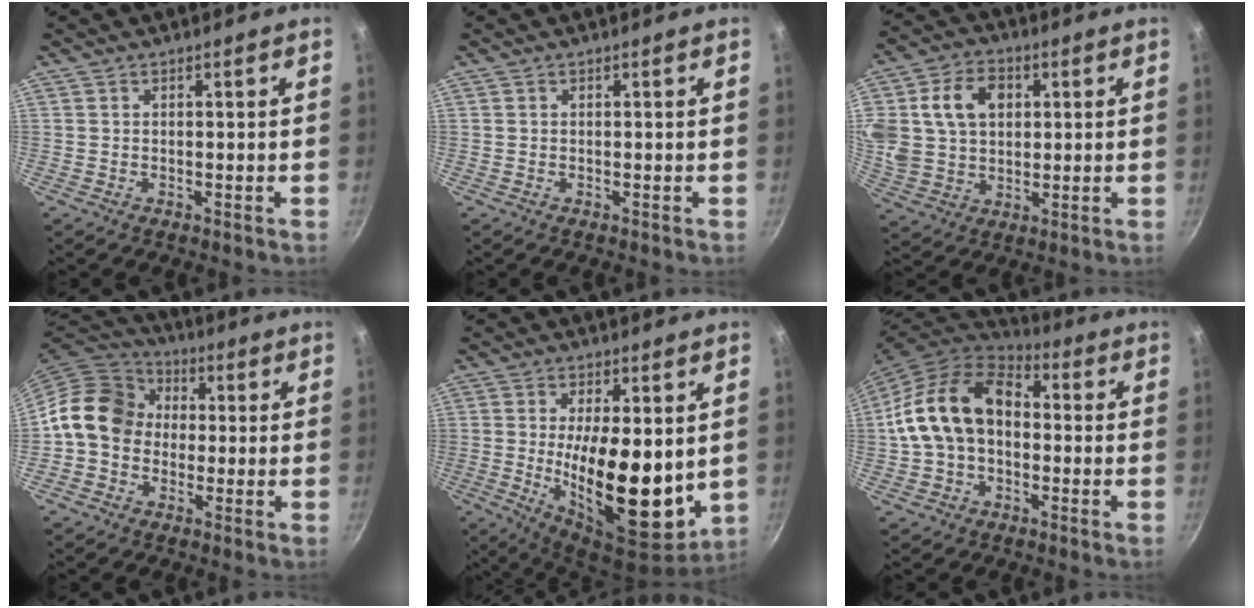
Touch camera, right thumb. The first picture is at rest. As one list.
[{"total": 0.0}, {"total": 17.6, "force": [4.2, 13.4, 10.6], "torque": [-0.206, 0.018, 0.077]}, {"total": 12.3, "force": [0.5, 10.4, 6.6], "torque": [-0.076, 0.025, -0.014]}, {"total": 18.4, "force": [0.0, 7.7, 16.7], "torque": [-0.243, -0.029, 0.007]}, {"total": 16.1, "force": [0.1, 11.6, 11.3], "torque": [-0.183, 0.043, -0.010]}]